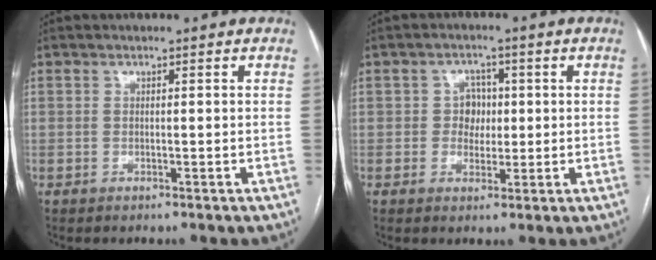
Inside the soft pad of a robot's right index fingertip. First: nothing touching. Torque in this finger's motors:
{"motor_torque": [0.51, 0.09, 0.02, 0.03]}